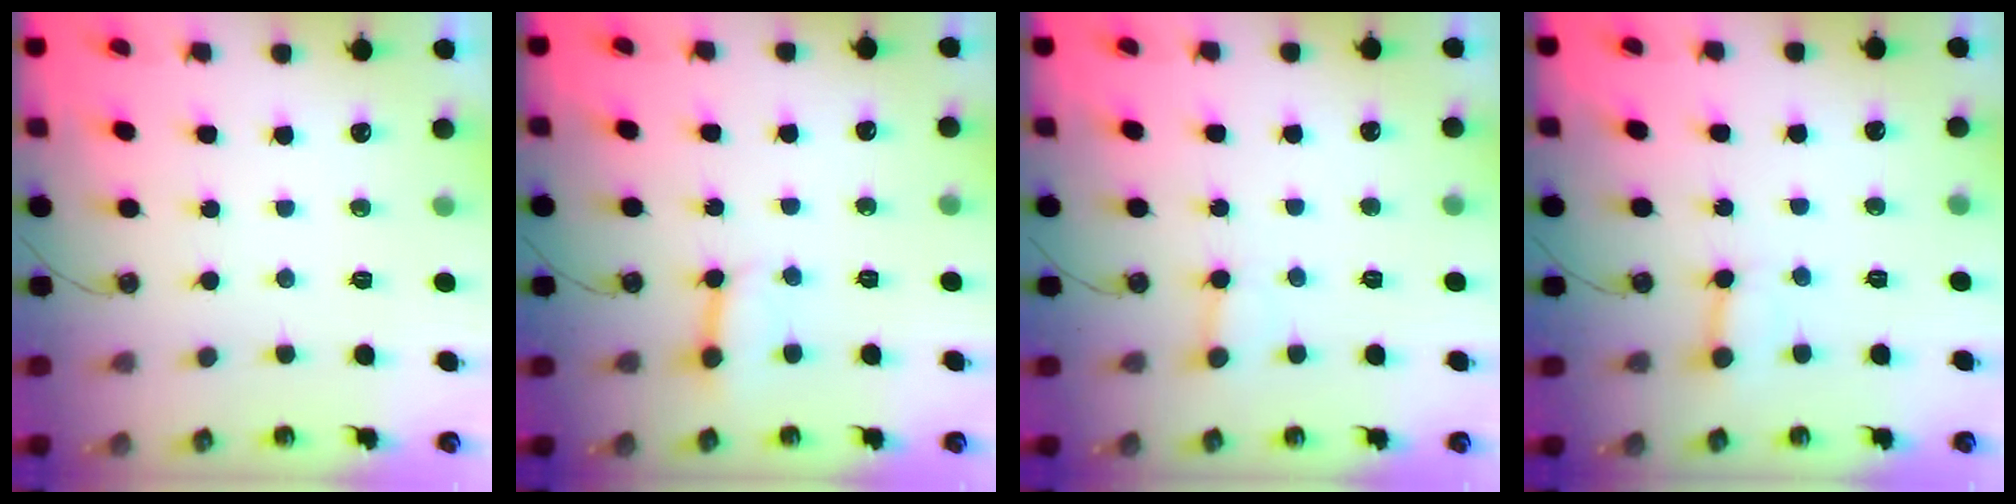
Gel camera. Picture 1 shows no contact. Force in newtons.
{"total": 3.3, "press": 3.3, "slide": 0.5}
{"total": 2.4, "press": 2.4, "slide": 0.1}
{"total": 3.1, "press": 3.1, "slide": 0.3}